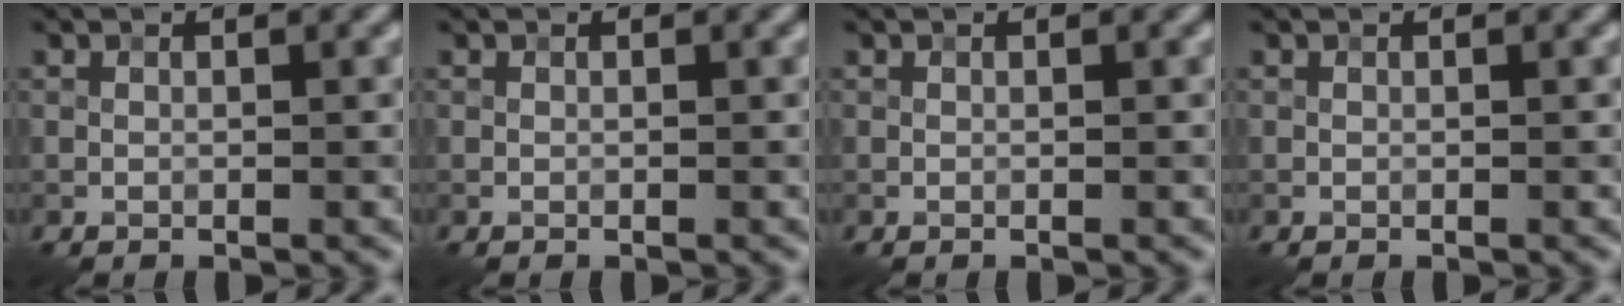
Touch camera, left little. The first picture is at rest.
{"total": 0.0}
{"total": 0.0}
{"total": 0.0}